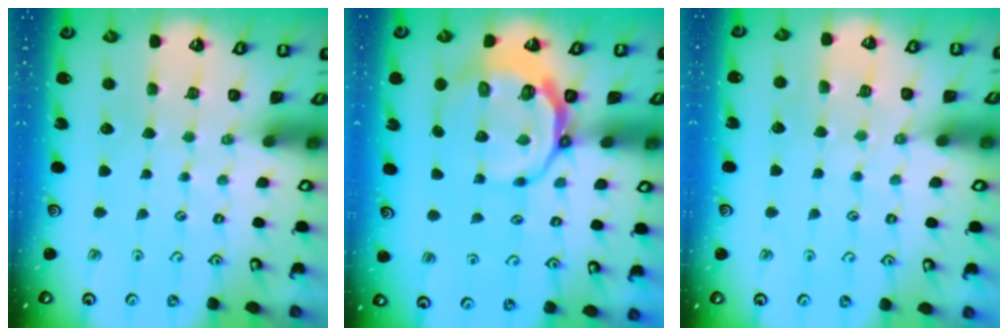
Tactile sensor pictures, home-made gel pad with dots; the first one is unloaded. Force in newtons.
{"total": 10.1, "press": 9.4, "slide": 3.6}
{"total": 4.8, "press": 4.7, "slide": 0.7}